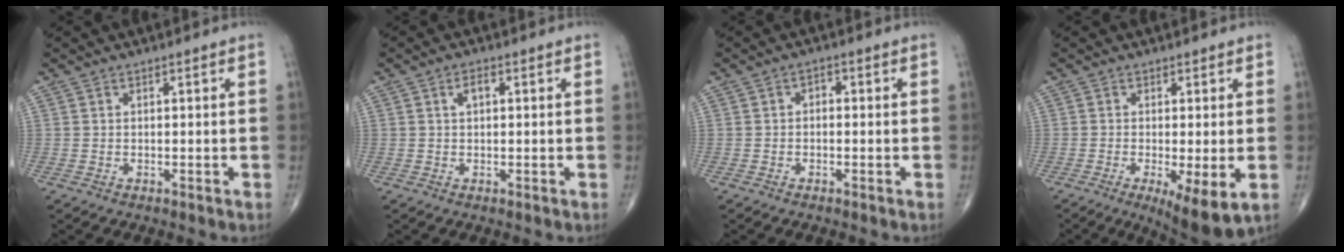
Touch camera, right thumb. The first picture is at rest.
{"total": 2.1, "force": [0.5, 1.1, 1.7], "torque": [-0.031, 0.007, 0.009]}
{"total": 1.6, "force": [-0.1, 1.1, 1.1], "torque": [-0.009, 0.008, -0.008]}
{"total": 8.5, "force": [-2.6, 2.2, 7.8], "torque": [-0.126, -0.023, -0.039]}